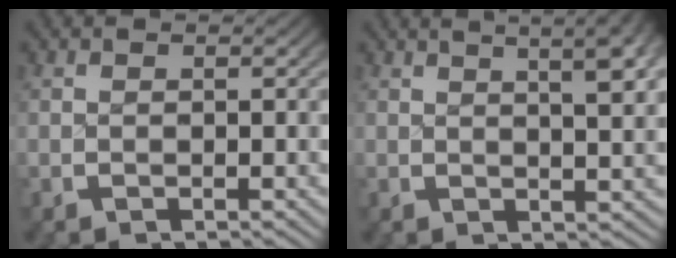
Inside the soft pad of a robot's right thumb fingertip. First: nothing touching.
{"total": 6.3, "force": [2.6, 2.3, 5.3], "torque": [-0.053, 0.012, 0.033]}